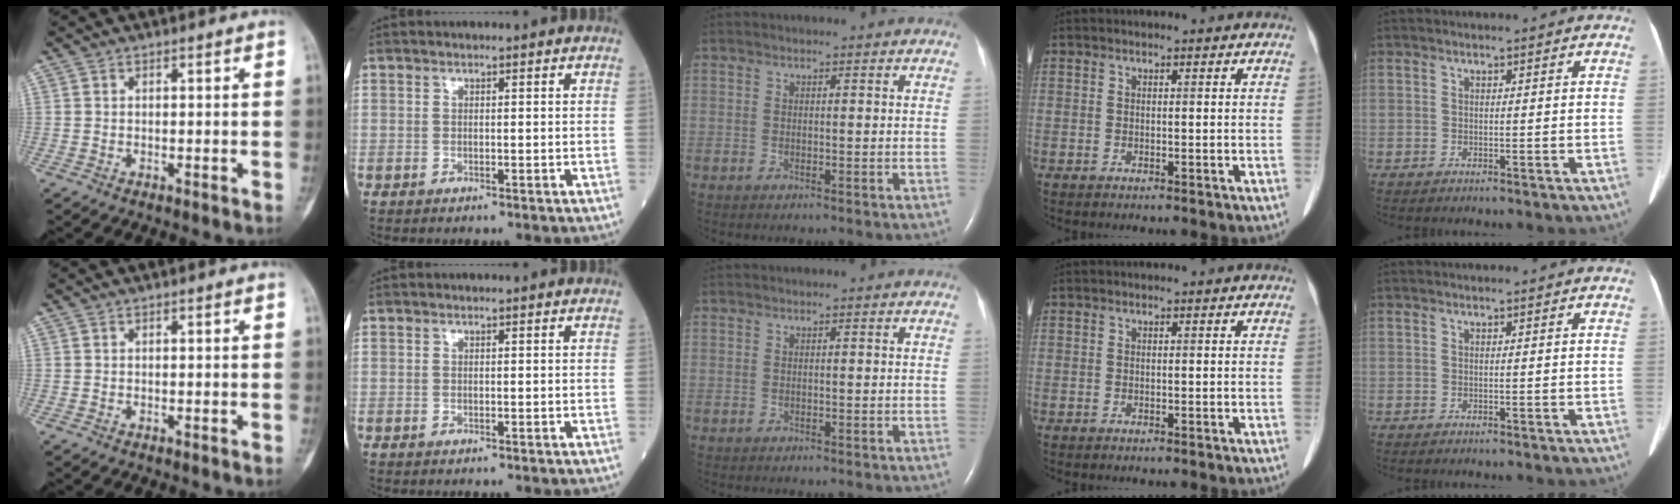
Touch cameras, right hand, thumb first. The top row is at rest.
{}